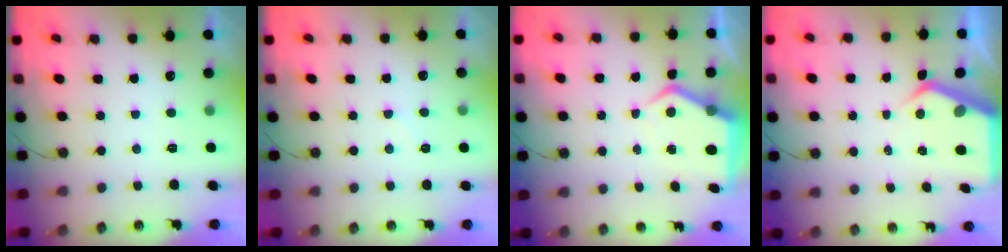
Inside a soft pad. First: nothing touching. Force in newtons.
{"total": 6.8, "press": 6.8, "slide": 0.6}
{"total": 6.8, "press": 6.8, "slide": 0.2}
{"total": 6.0, "press": 6.0, "slide": 0.5}